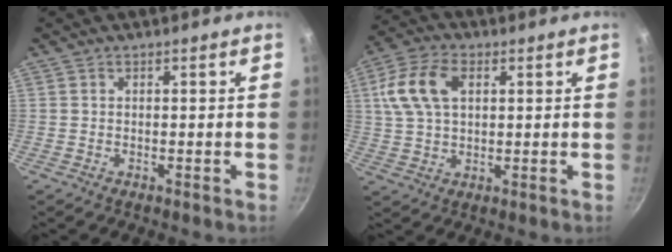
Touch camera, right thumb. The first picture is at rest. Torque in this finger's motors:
{"motor_torque": [-0.60, 0.76, 0.27, -0.20, 0.13]}